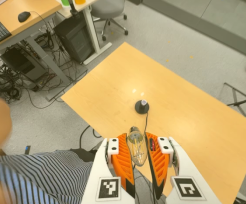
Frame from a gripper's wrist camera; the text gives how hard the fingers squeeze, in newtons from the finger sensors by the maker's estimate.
{"total": 22.1, "left": 25.2, "right": 18.9}